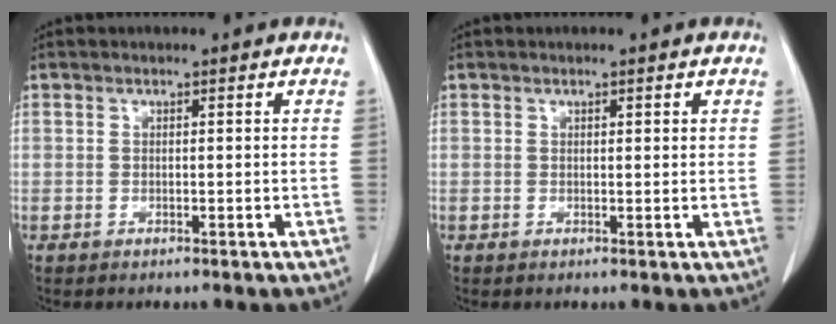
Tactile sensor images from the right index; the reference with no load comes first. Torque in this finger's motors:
{"motor_torque": [0.03, -0.03, -0.02, -0.01]}